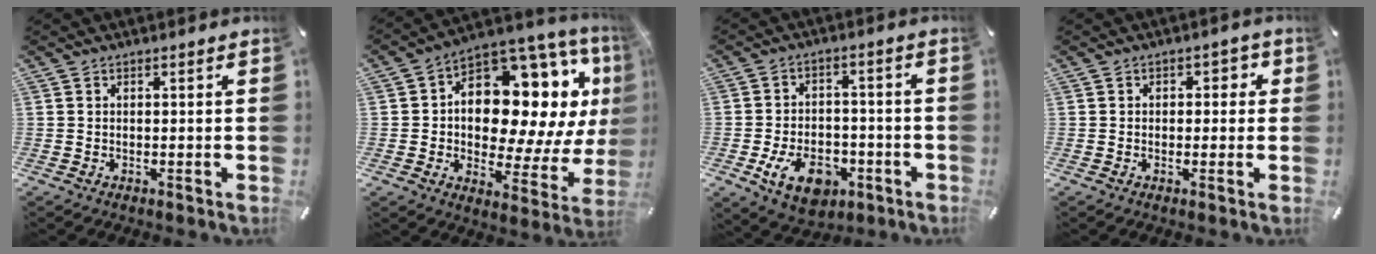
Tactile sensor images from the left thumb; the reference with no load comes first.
{"total": 19.2, "force": [5.1, 12.1, 13.9], "torque": [-0.204, -0.053, 0.084]}
{"total": 12.2, "force": [-5.1, 8.0, 7.6], "torque": [-0.139, 0.022, -0.091]}
{"total": 2.2, "force": [-0.5, 1.9, 1.1], "torque": [-0.015, 0.009, -0.017]}